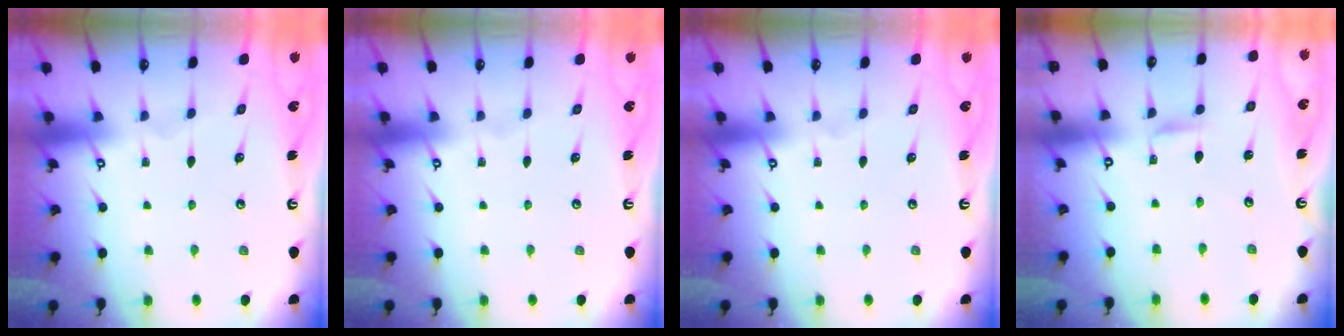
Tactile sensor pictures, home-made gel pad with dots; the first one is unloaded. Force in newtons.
{"total": 0.0}
{"total": 0.0}
{"total": 1.4, "press": 1.4, "slide": 0.1}